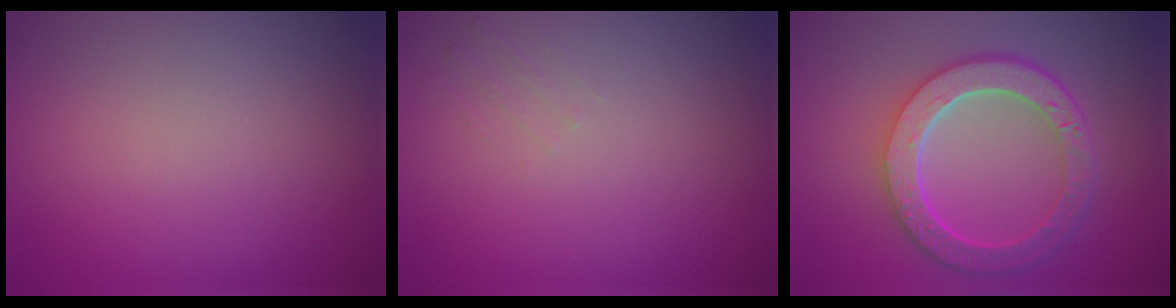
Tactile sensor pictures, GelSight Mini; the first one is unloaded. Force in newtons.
{"total": 0.8, "press": 0.8, "slide": 0.2}
{"total": 6.3, "press": 4.8, "slide": 4.0}